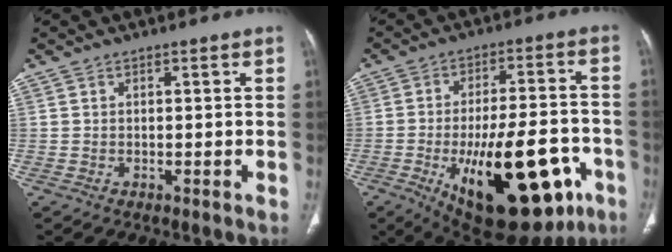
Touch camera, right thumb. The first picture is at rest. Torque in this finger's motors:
{"motor_torque": [2.68, 2.32, 2.10, -0.67, 0.63]}